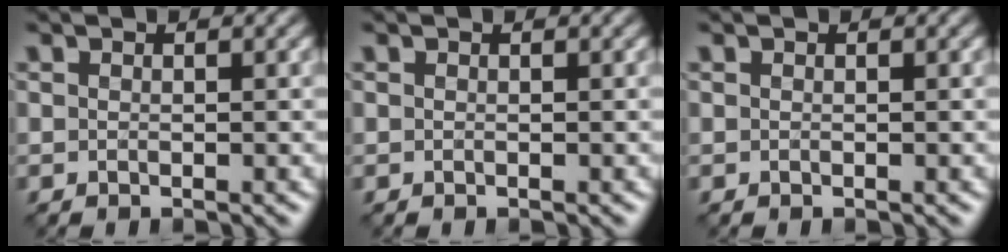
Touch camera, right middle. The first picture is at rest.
{"total": 0.0}
{"total": 0.0}